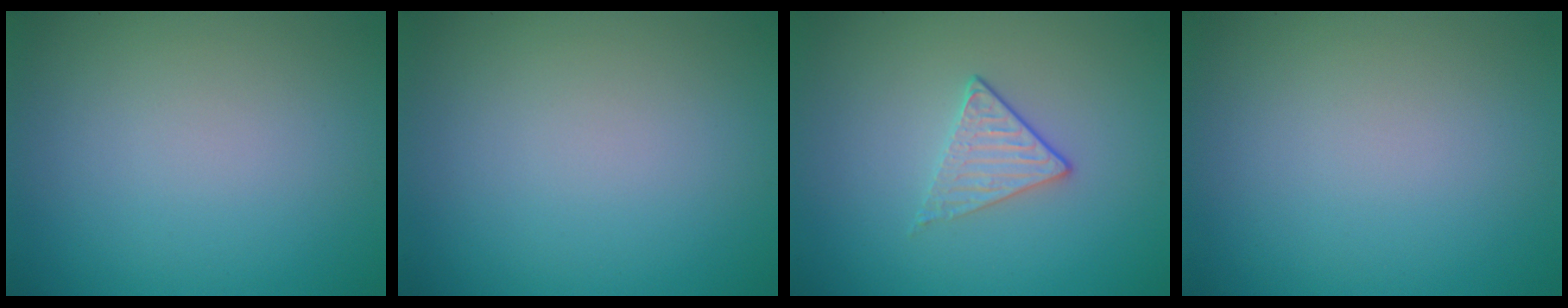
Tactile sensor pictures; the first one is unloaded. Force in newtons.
{"total": 0.0}
{"total": 1.7, "press": 1.4, "slide": 1.0}
{"total": 0.0}